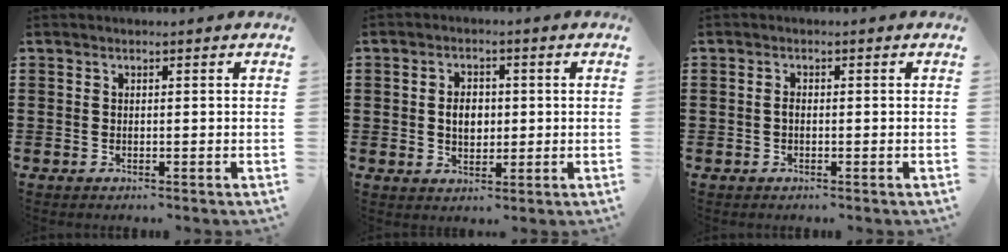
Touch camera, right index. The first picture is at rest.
{"total": 3.6, "force": [0.1, 2.4, 2.7], "torque": [-0.043, 0.003, -0.005]}
{"total": 0.9, "force": [-0.3, 0.4, 0.7], "torque": [-0.024, -0.005, -0.007]}